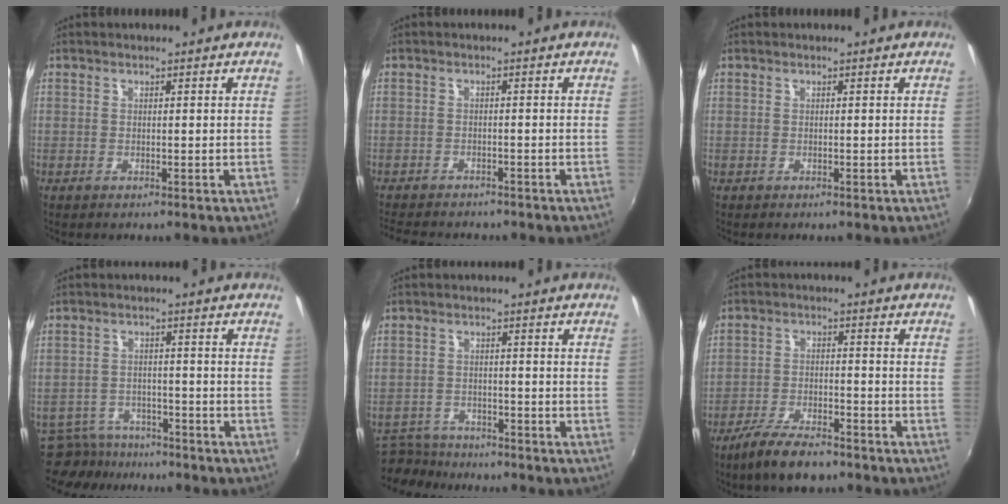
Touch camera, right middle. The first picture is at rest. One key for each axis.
{"total": 8.2, "fx": -7.3, "fy": 2.3, "fz": 3.0, "tx": -0.076, "ty": -0.017, "tz": -0.110}
{"total": 0.0}
{"total": 8.1, "fx": -7.2, "fy": 3.6, "fz": 1.2, "tx": -0.045, "ty": 0.003, "tz": -0.111}
{"total": 7.3, "fx": -6.6, "fy": 2.7, "fz": 1.4, "tx": -0.049, "ty": -0.003, "tz": -0.113}
{"total": 8.8, "fx": -6.9, "fy": 2.6, "fz": 4.9, "tx": -0.115, "ty": -0.014, "tz": -0.124}